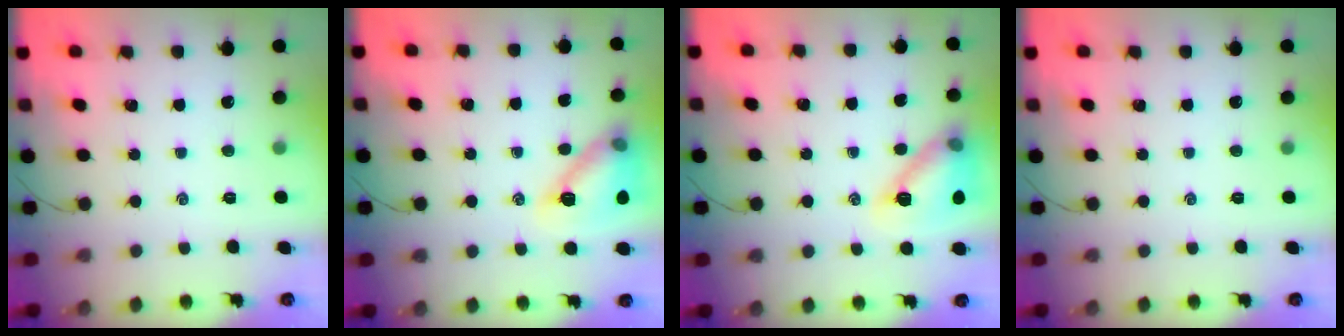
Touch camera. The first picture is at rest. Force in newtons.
{"total": 13.6, "press": 13.6, "slide": 0.7}
{"total": 13.6, "press": 13.6, "slide": 0.7}
{"total": 0.0}